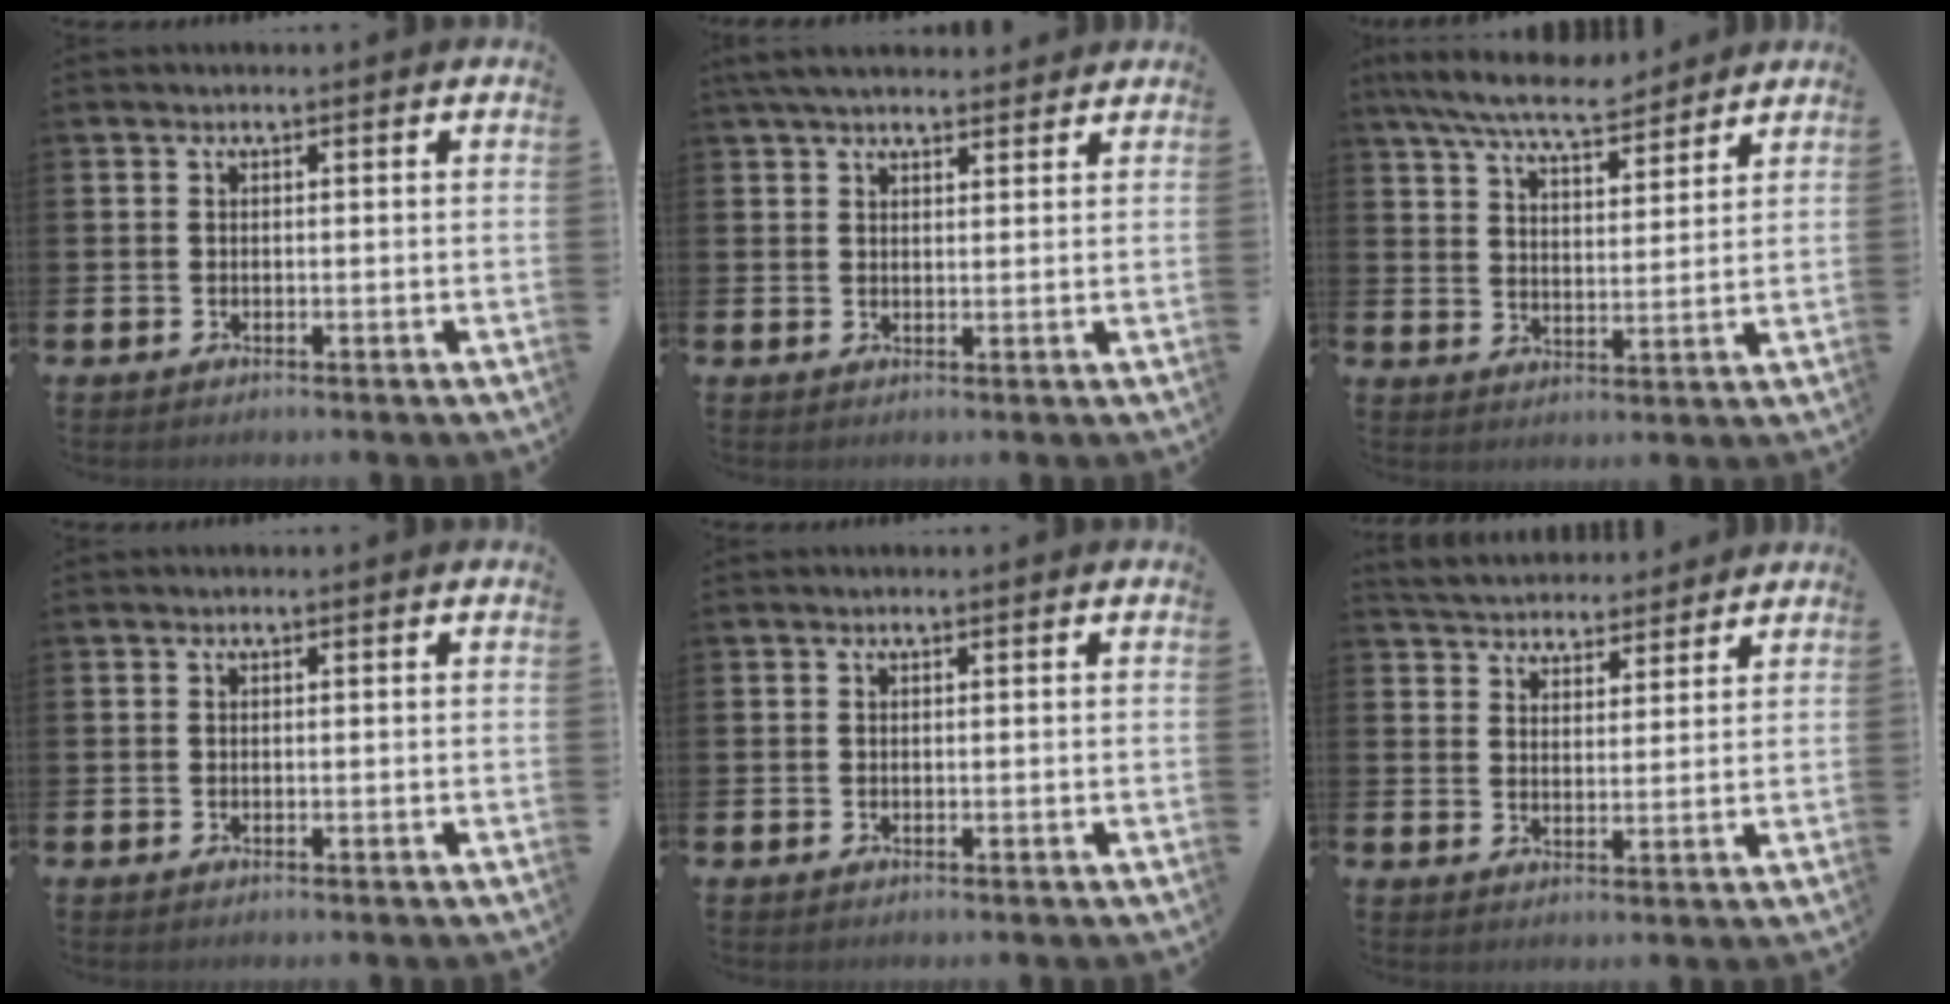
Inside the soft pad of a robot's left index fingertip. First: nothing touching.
{"total": 4.2, "force": [3.8, 1.2, 1.4], "torque": [-0.031, -0.008, 0.070]}
{"total": 8.3, "force": [7.7, 1.1, 2.9], "torque": [-0.081, -0.031, 0.141]}
{"total": 0.0}
{"total": 0.0}
{"total": 4.7, "force": [4.5, 1.1, -0.3], "torque": [-0.016, -0.028, 0.082]}